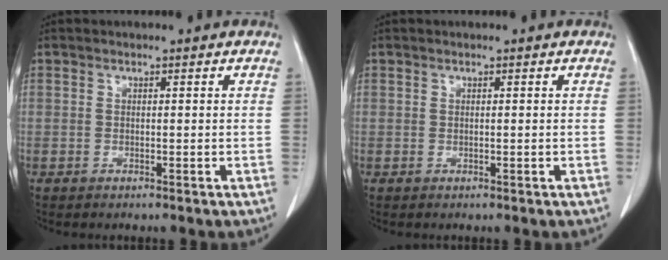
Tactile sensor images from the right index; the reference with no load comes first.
{"total": 0.0}